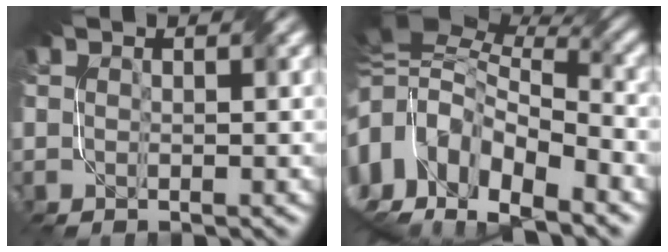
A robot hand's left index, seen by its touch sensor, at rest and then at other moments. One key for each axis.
{"total": 14.1, "fx": -5.1, "fy": 8.9, "fz": 9.7, "tx": -0.205, "ty": 0.010, "tz": -0.062}